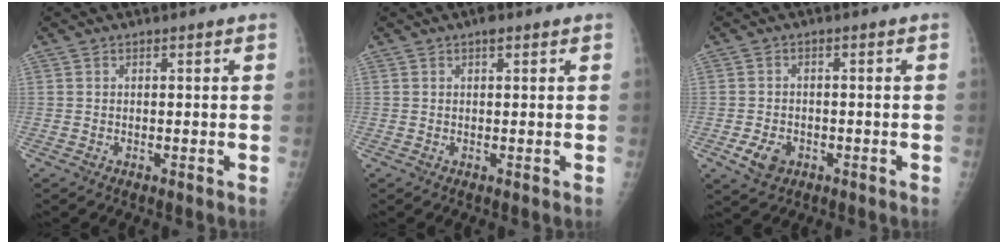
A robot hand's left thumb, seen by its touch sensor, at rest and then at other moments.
{"total": 1.2, "force": [0.7, 0.5, 0.8], "torque": [-0.006, 0.001, 0.008]}
{"total": 4.3, "force": [-1.9, 3.1, 2.2], "torque": [-0.035, 0.003, -0.026]}